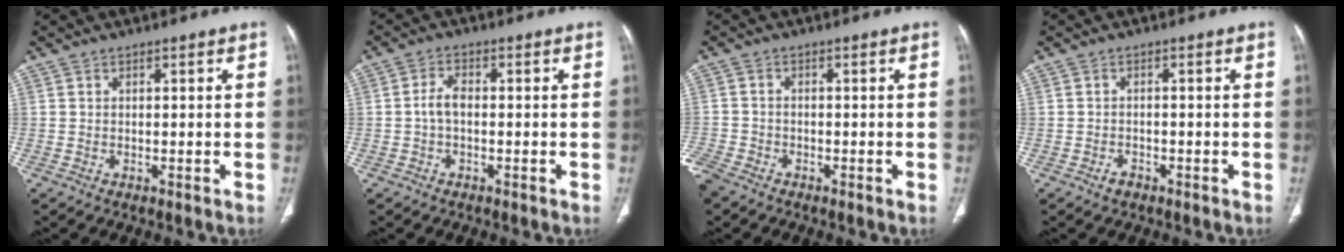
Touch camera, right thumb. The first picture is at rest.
{"total": 3.0, "force": [-0.5, 1.6, 2.5], "torque": [-0.051, 0.010, -0.014]}
{"total": 5.1, "force": [-3.9, 2.7, 1.9], "torque": [-0.053, 0.001, -0.081]}
{"total": 1.6, "force": [-1.1, 0.9, 0.7], "torque": [-0.014, 0.007, -0.017]}